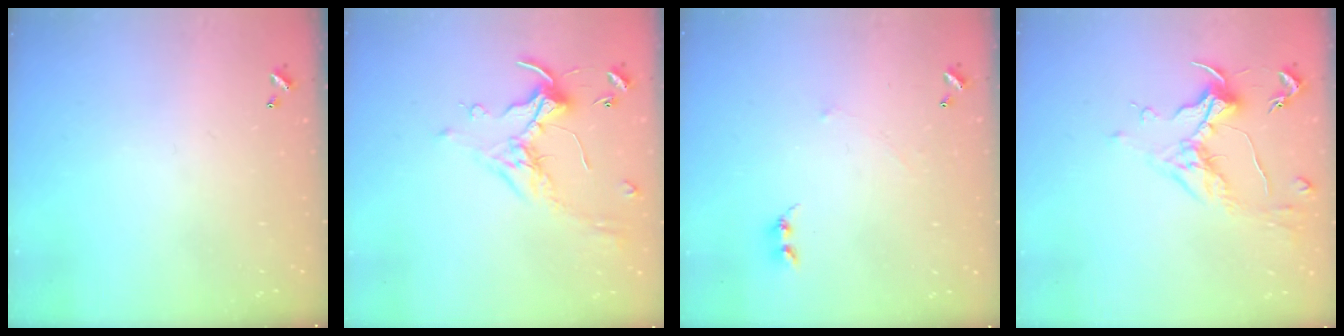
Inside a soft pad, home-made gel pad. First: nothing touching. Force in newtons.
{"total": 0.6, "press": 0.5, "slide": 0.3}
{"total": 1.8, "press": 1.8, "slide": 0.5}
{"total": 0.8, "press": 0.6, "slide": 0.6}